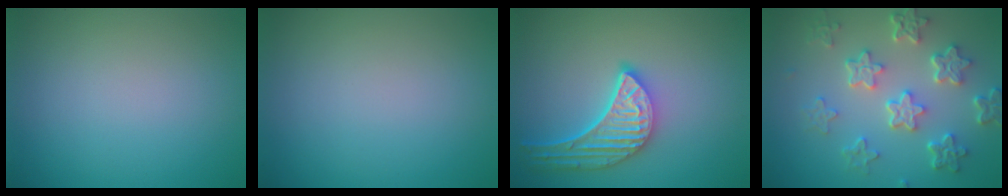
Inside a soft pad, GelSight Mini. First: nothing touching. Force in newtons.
{"total": 0.0}
{"total": 5.7, "press": 4.5, "slide": 3.5}
{"total": 5.8, "press": 4.4, "slide": 3.8}